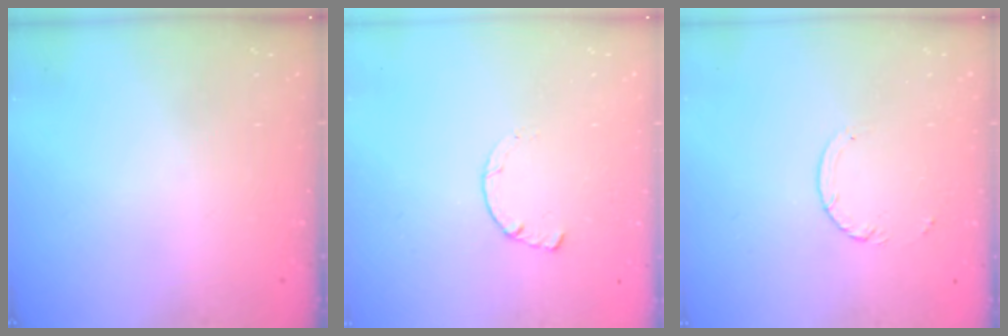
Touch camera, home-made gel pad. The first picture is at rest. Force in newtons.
{"total": 1.8, "press": 1.7, "slide": 0.3}
{"total": 3.9, "press": 3.9, "slide": 0.4}